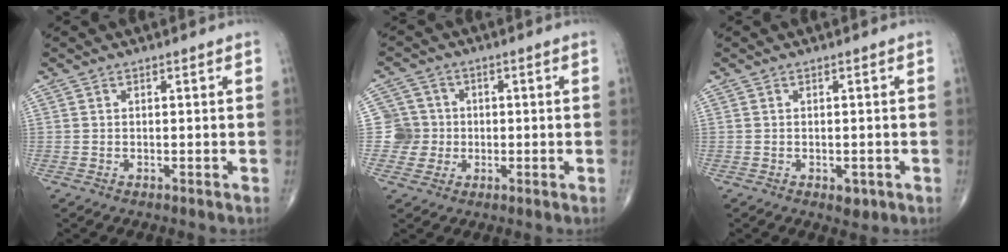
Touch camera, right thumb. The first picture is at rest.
{"total": 5.8, "force": [-0.4, 5.8, -0.2], "torque": [0.040, 0.014, -0.013]}
{"total": 2.1, "force": [-0.8, 1.2, 1.5], "torque": [-0.010, -0.003, -0.005]}